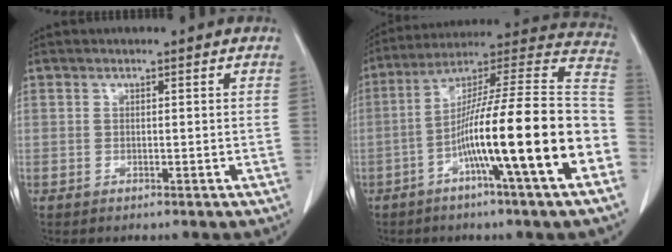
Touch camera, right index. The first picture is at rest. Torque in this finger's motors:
{"motor_torque": [2.13, -0.01, 1.05, 0.21]}